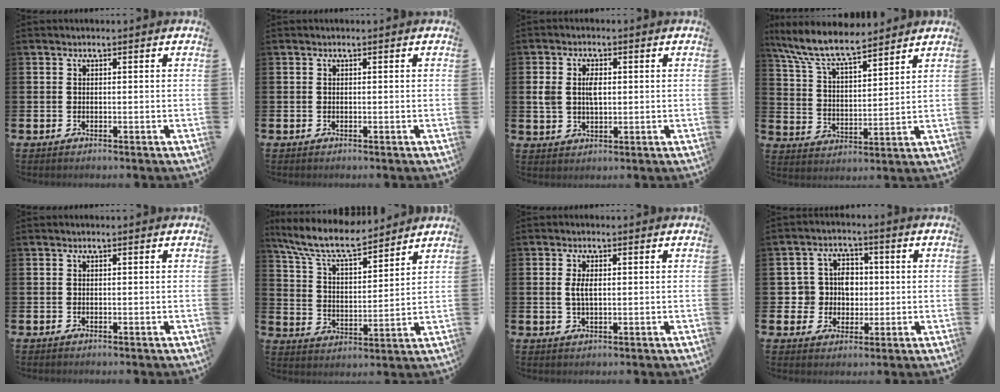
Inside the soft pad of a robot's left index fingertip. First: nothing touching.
{"total": 0.0}
{"total": 3.7, "force": [0.9, 2.4, 2.7], "torque": [-0.050, 0.008, 0.011]}
{"total": 8.8, "force": [7.9, 1.6, 3.5], "torque": [-0.102, -0.038, 0.142]}
{"total": 0.0}
{"total": 9.0, "force": [8.1, 1.8, 3.5], "torque": [-0.105, -0.042, 0.146]}
{"total": 2.6, "force": [0.4, 1.2, 2.3], "torque": [-0.046, 0.006, 0.004]}
{"total": 5.7, "force": [0.5, 5.4, 1.9], "torque": [-0.057, 0.021, 0.007]}